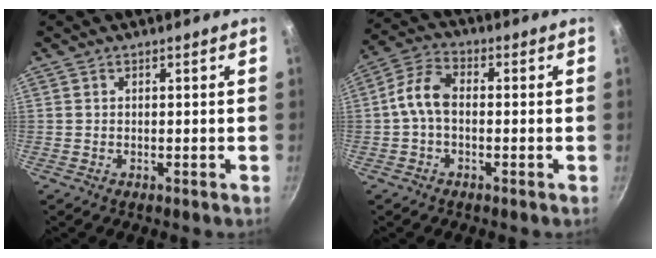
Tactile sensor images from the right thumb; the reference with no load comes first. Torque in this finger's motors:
{"motor_torque": [2.49, 2.52, 1.58, -1.17, 0.31]}